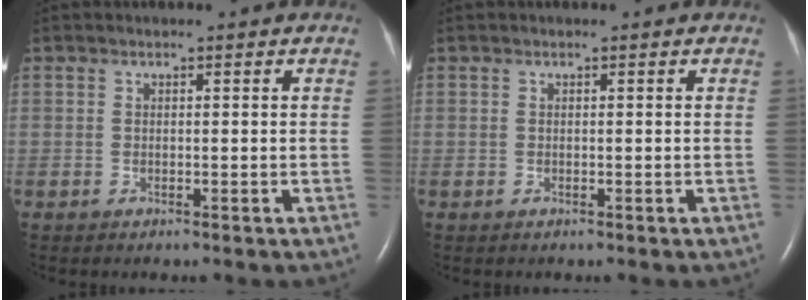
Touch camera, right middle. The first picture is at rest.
{"total": 0.0}